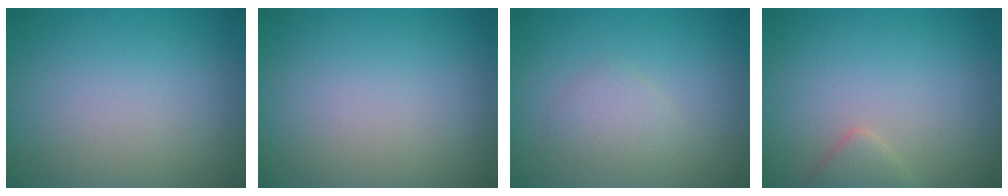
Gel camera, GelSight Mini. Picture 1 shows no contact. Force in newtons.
{"total": 0.0}
{"total": 1.7, "press": 1.7, "slide": 0.1}
{"total": 1.6, "press": 1.6, "slide": 0.1}